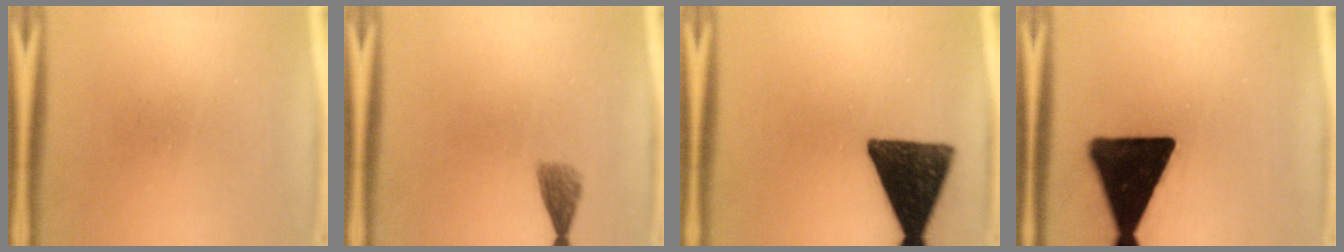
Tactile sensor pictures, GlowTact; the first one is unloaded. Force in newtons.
{"total": 2.2}
{"total": 14.7}
{"total": 19.7}